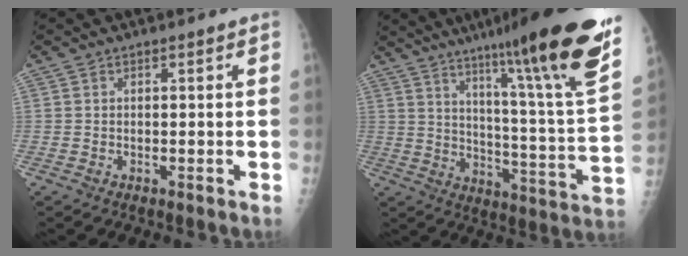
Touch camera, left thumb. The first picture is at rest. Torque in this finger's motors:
{"motor_torque": [1.06, 0.25, 1.42, -1.33, 0.24]}